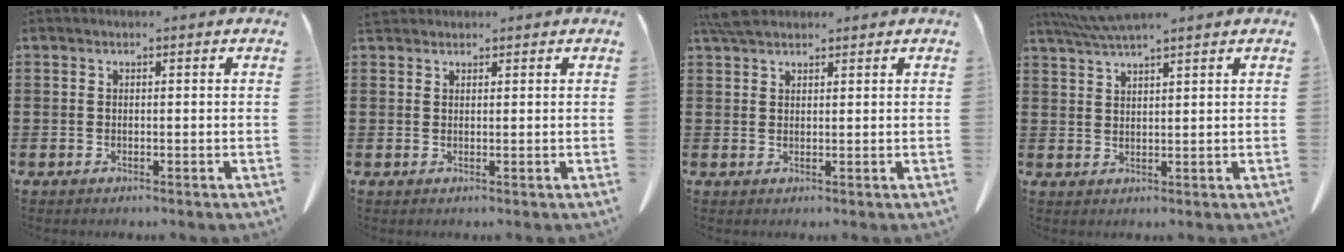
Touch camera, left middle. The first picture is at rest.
{"total": 1.5, "force": [1.4, 0.5, 0.3], "torque": [-0.012, 0.002, 0.029]}
{"total": 3.4, "force": [2.9, 1.0, 1.6], "torque": [-0.039, 0.002, 0.056]}
{"total": 3.8, "force": [3.3, -0.1, 1.9], "torque": [-0.046, -0.005, 0.062]}